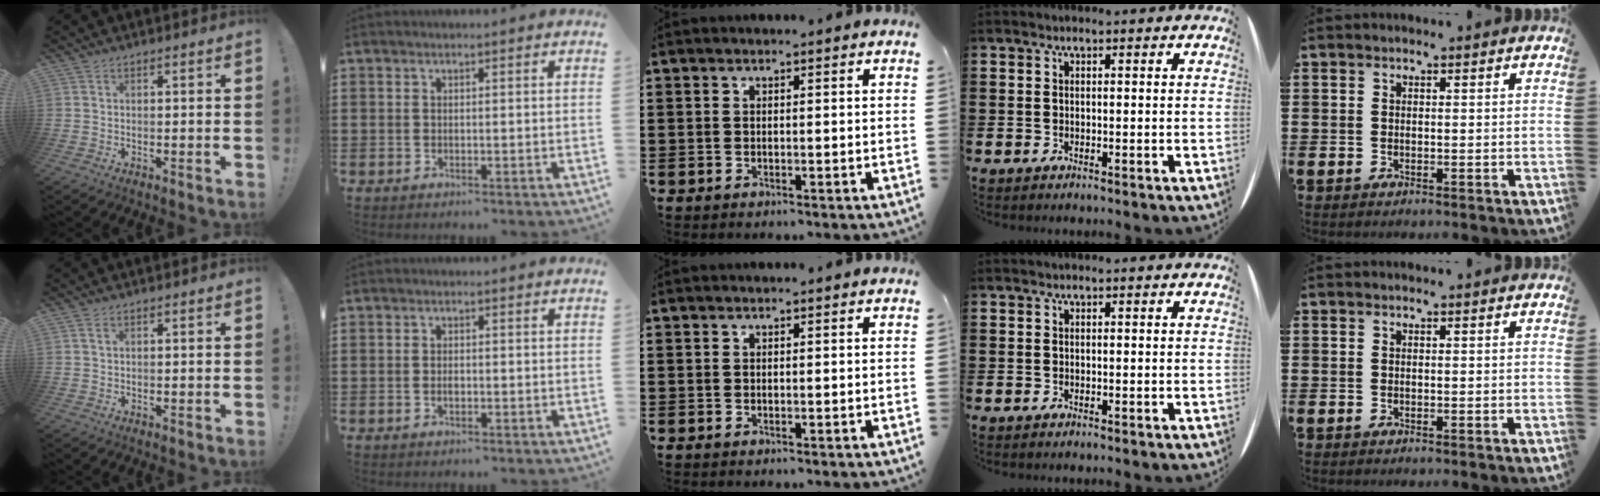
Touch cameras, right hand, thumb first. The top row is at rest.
{"thumb": {"total": 1.6, "force": [0.7, 0.7, 1.3], "torque": [-0.026, 0.002, 0.012]}, "index": {"total": 1.2, "force": [-0.2, 0.5, 1.1], "torque": [-0.024, -0.003, -0.003]}}